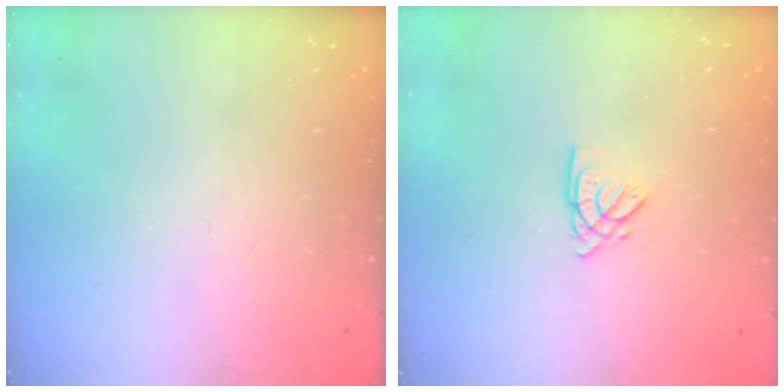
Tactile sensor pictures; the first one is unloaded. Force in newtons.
{"total": 2.7, "press": 2.7, "slide": 0.3}